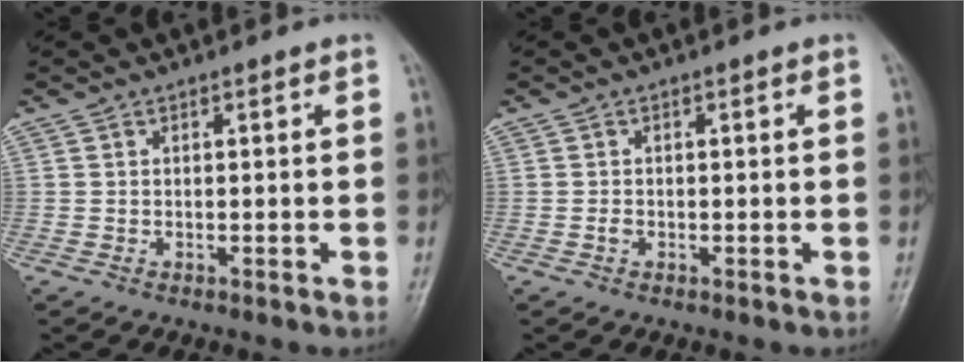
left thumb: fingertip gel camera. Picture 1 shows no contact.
{"total": 1.0, "force": [-0.3, 0.8, 0.6], "torque": [-0.007, 0.001, -0.006]}